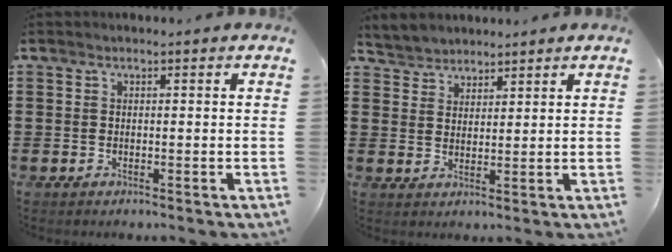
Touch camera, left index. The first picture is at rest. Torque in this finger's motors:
{"motor_torque": [0.30, 0.05, 0.03, 0.02]}